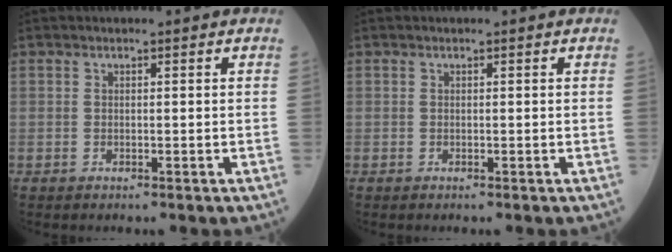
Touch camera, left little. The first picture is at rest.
{"total": 0.0}